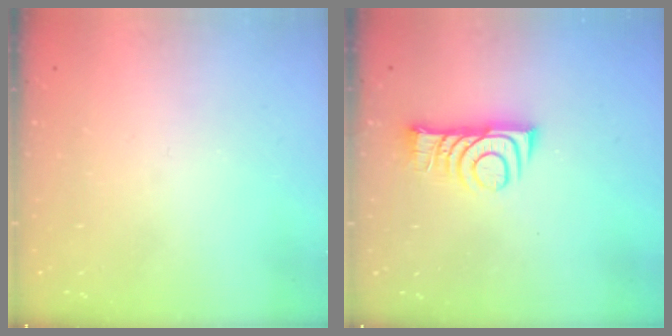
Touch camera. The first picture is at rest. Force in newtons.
{"total": 8.8, "press": 8.8, "slide": 0.8}